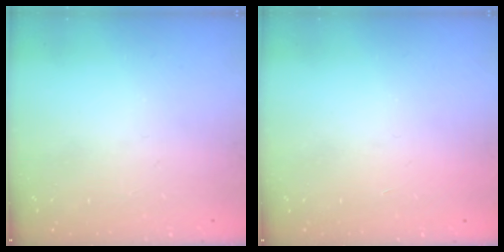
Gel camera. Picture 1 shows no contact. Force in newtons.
{"total": 1.5, "press": 1.5, "slide": 0.1}